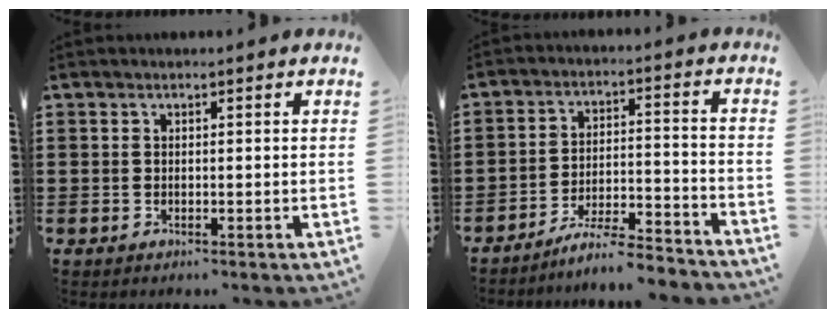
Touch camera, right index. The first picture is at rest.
{"total": 6.7, "force": [-6.2, 0.0, 2.4], "torque": [-0.043, -0.002, -0.119]}